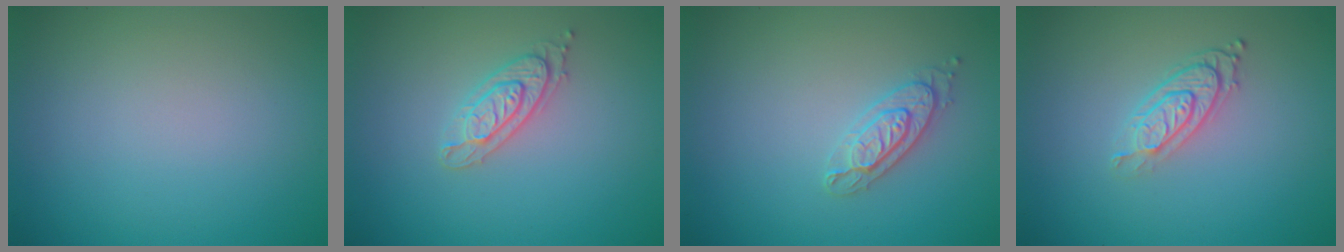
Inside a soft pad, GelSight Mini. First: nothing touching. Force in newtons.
{"total": 2.2, "press": 2.1, "slide": 0.5}
{"total": 2.2, "press": 2.2, "slide": 0.3}
{"total": 3.2, "press": 2.3, "slide": 2.3}